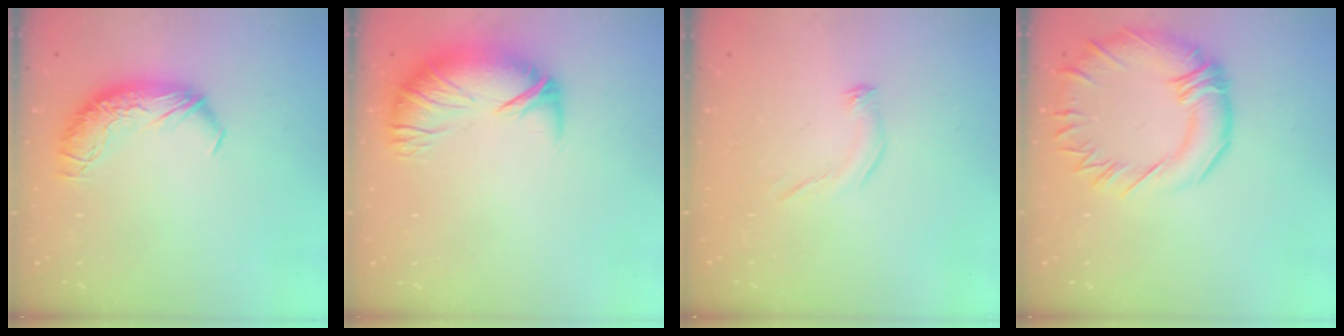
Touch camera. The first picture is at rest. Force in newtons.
{"total": 2.8, "press": 1.6, "slide": 2.2}
{"total": 5.5, "press": 5.5, "slide": 0.5}
{"total": 6.4, "press": 6.1, "slide": 2.0}